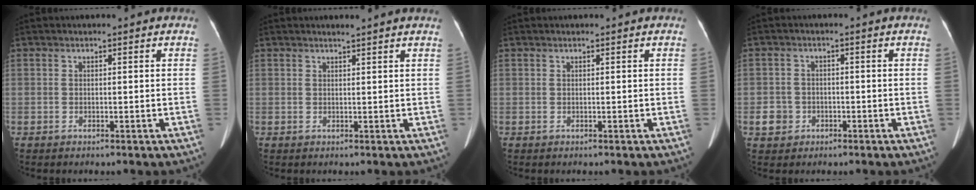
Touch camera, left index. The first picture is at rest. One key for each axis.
{"total": 2.4, "fx": 2.1, "fy": -0.5, "fz": 0.9, "tx": -0.011, "ty": 0.007, "tz": 0.026}
{"total": 0.0}
{"total": 3.2, "fx": -1.2, "fy": 2.9, "fz": 0.6, "tx": -0.014, "ty": 0.008, "tz": -0.017}